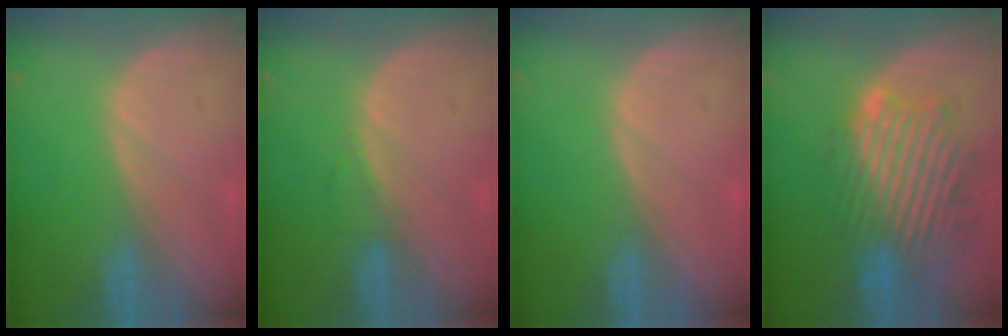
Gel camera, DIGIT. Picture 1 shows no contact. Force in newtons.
{"total": 0.7, "press": 0.7, "slide": 0.1}
{"total": 0.0}
{"total": 11.1, "press": 10.3, "slide": 4.0}